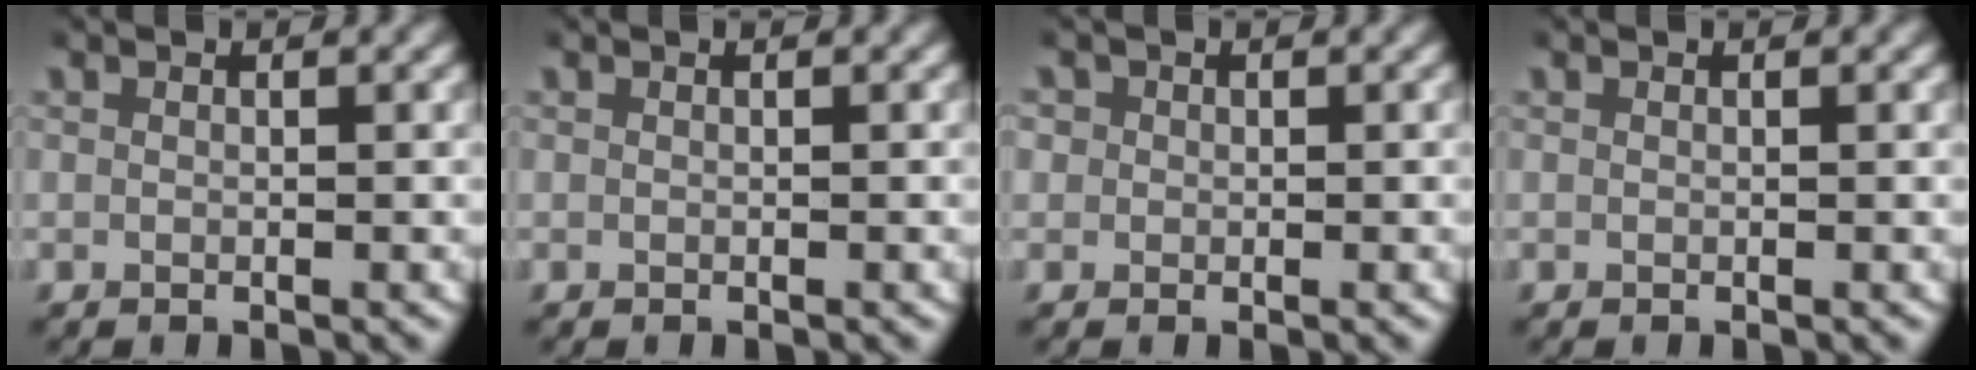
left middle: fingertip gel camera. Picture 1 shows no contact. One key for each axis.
{"total": 0.0}
{"total": 2.2, "fx": 0.6, "fy": 2.0, "fz": 0.5, "tx": -0.015, "ty": 0.002, "tz": 0.004}
{"total": 0.0}